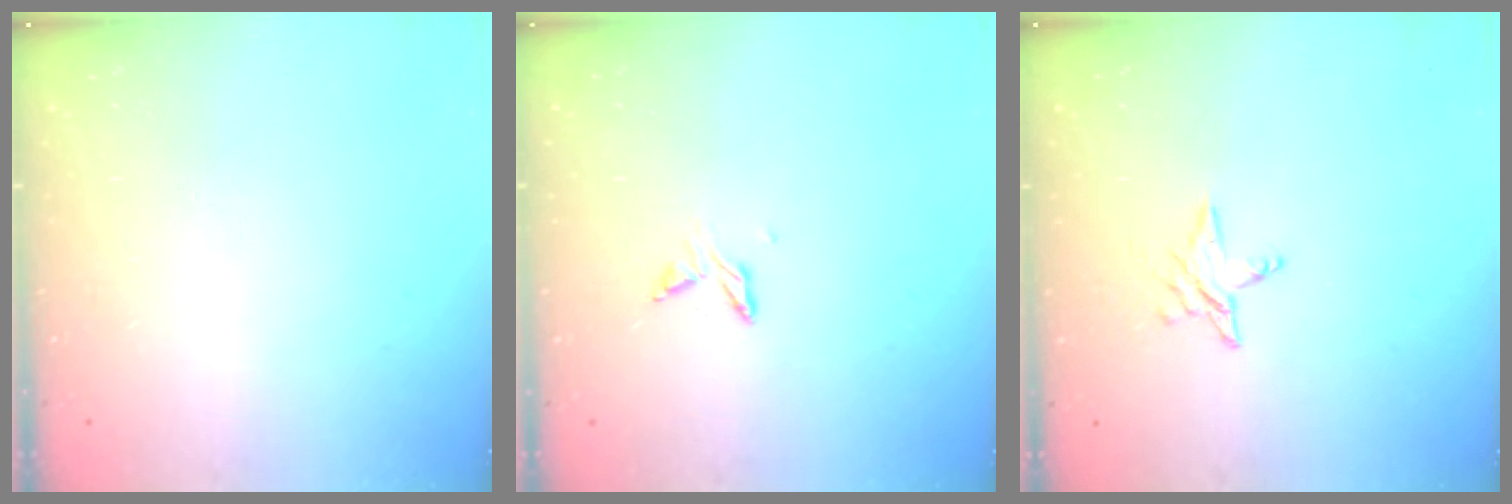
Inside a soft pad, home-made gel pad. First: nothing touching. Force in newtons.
{"total": 5.3, "press": 5.2, "slide": 0.6}
{"total": 4.3, "press": 4.3, "slide": 0.3}